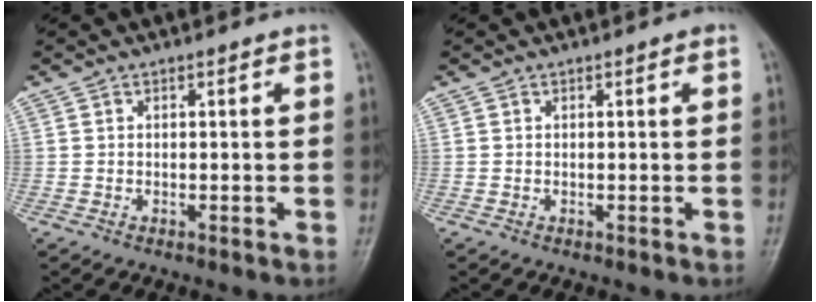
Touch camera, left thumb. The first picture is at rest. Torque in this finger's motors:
{"motor_torque": [0.32, 0.18, 0.10, 0.08, 0.00]}